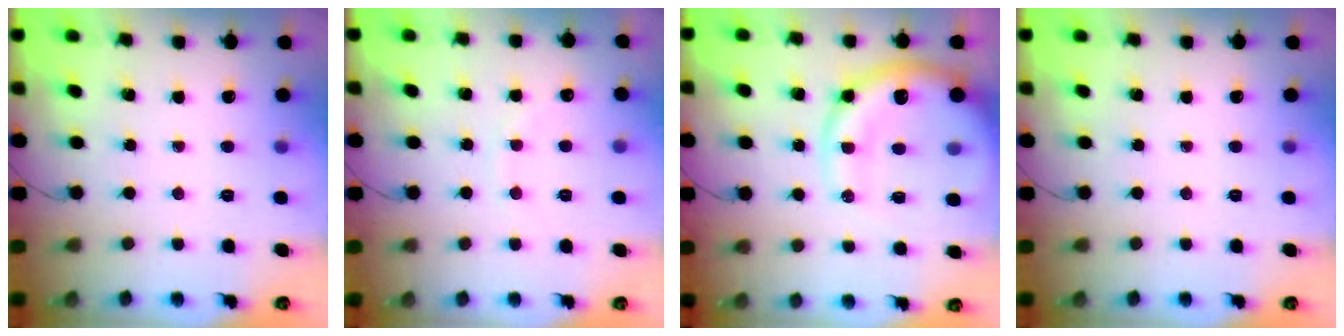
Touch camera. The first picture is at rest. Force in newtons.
{"total": 4.5, "press": 4.3, "slide": 1.3}
{"total": 16.2, "press": 15.6, "slide": 4.3}
{"total": 0.0}